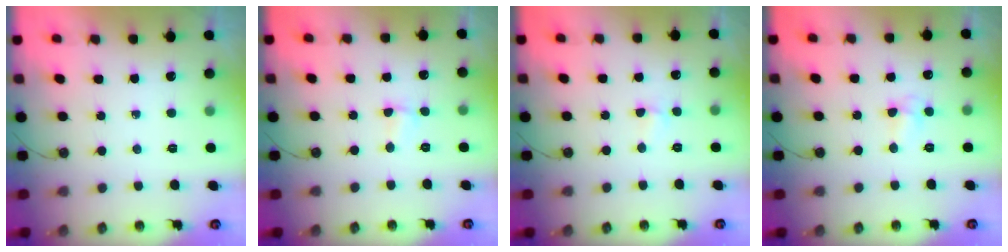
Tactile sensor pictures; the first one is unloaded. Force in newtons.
{"total": 2.3, "press": 1.9, "slide": 1.4}
{"total": 3.4, "press": 3.4, "slide": 0.5}
{"total": 5.3, "press": 5.3, "slide": 0.6}